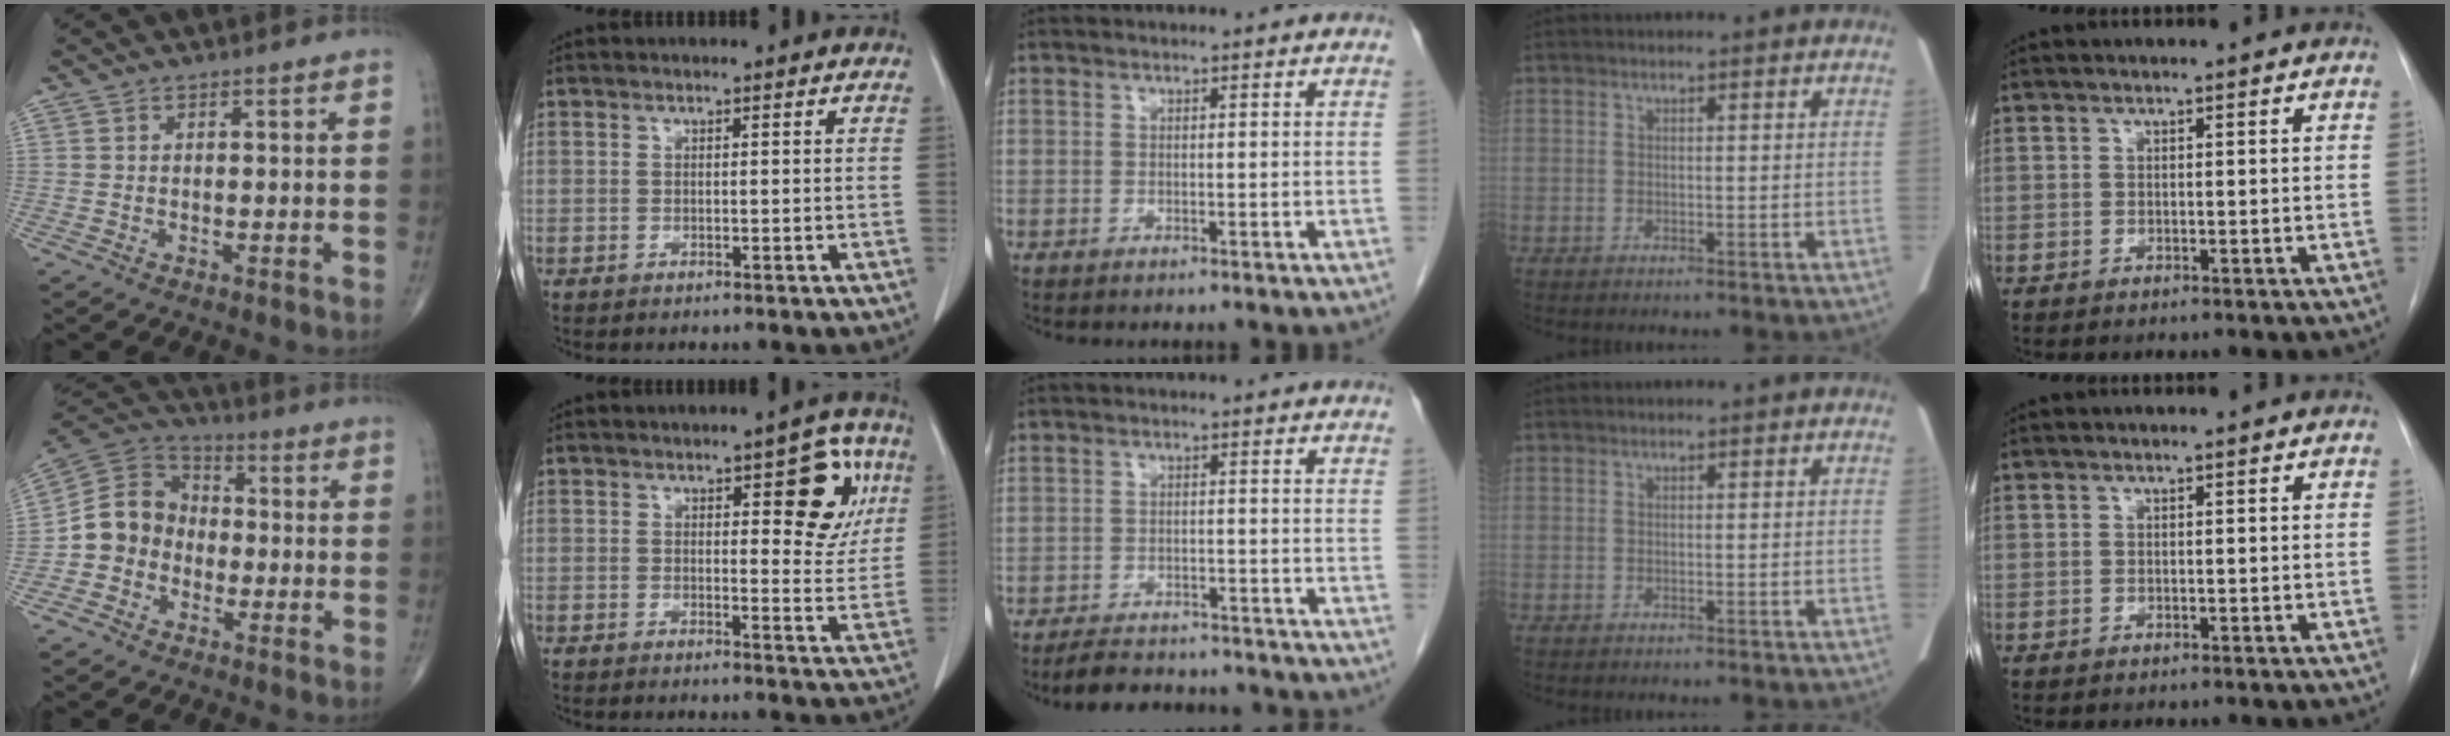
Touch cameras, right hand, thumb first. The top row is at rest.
{"thumb": {"total": 10.1, "force": [-2.5, 8.8, 4.3], "torque": [-0.058, 0.044, -0.062]}, "index": {"total": 8.5, "force": [3.5, 3.0, 7.1], "torque": [-0.072, 0.006, 0.040]}, "middle": {"total": 9.7, "force": [-9.0, 2.4, 2.8], "torque": [-0.043, 0.003, -0.120]}}